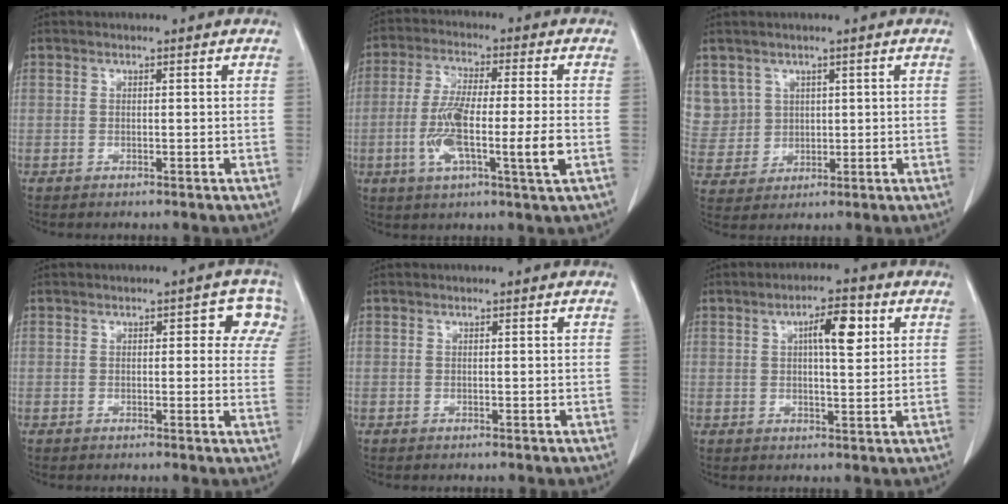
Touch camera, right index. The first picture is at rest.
{"total": 12.1, "force": [-2.6, 1.0, 11.7], "torque": [-0.219, -0.007, -0.051]}
{"total": 10.3, "force": [4.1, 9.4, 1.4], "torque": [-0.066, 0.034, 0.111]}
{"total": 5.2, "force": [2.1, 2.8, 3.9], "torque": [-0.021, 0.018, 0.016]}
{"total": 0.0}
{"total": 6.1, "force": [2.1, 1.5, 5.5], "torque": [-0.090, 0.006, 0.032]}